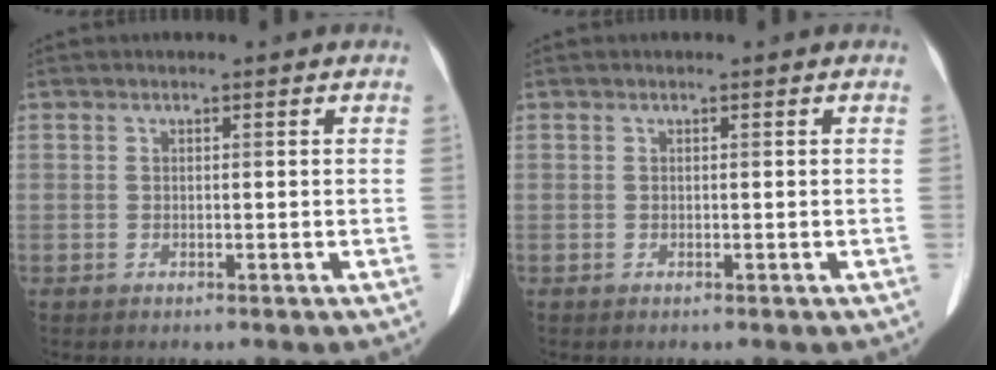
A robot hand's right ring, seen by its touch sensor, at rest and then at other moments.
{"total": 0.0}